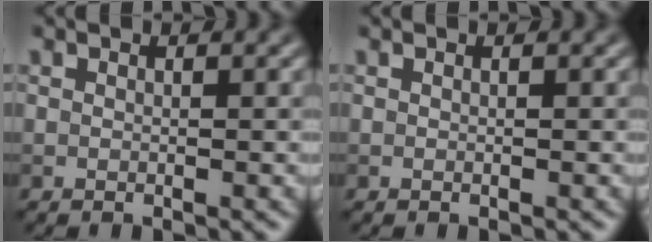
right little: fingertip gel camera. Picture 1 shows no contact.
{"total": 0.0}